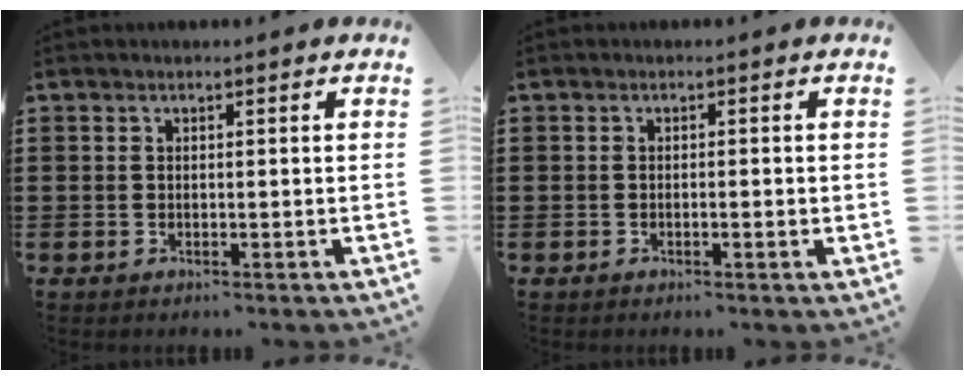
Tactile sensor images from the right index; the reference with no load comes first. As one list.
[{"total": 0.8, "force": [-0.3, 0.1, 0.8], "torque": [-0.013, -0.005, -0.005]}]